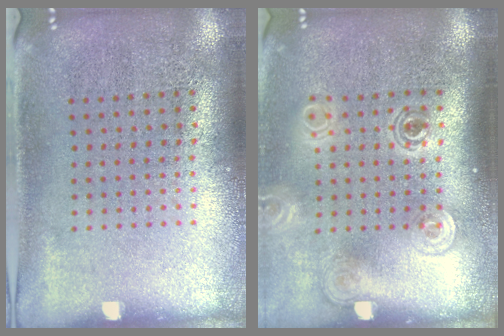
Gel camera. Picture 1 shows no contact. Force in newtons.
{"total": 1.8, "press": 1.4, "slide": 1.2}